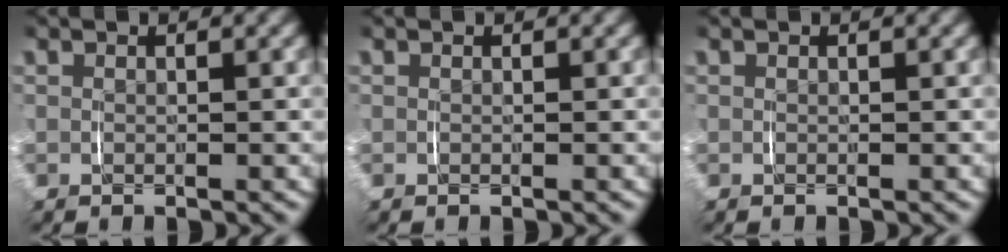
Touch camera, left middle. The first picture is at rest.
{"total": 0.0}
{"total": 0.0}